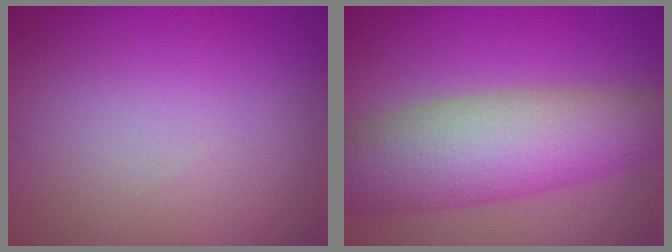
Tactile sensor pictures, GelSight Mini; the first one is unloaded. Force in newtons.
{"total": 8.8, "press": 8.8, "slide": 0.4}